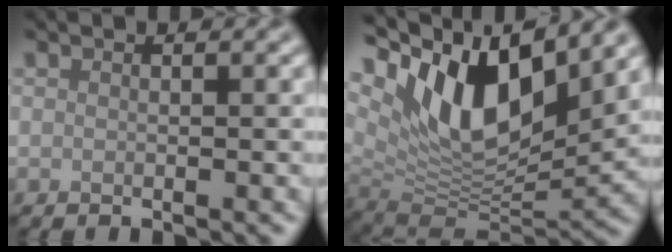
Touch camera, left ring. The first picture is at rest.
{"total": 12.4, "force": [5.6, 5.7, 9.5], "torque": [-0.160, -0.003, 0.107]}